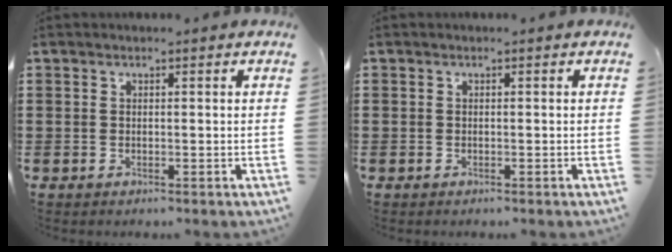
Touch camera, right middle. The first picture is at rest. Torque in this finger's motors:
{"motor_torque": [-1.50, 0.20, -1.05, -0.21]}